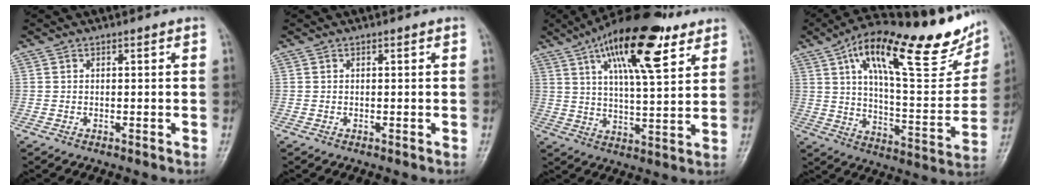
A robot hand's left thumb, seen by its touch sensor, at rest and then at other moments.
{"total": 0.0}
{"total": 19.1, "force": [10.0, 6.4, 15.0], "torque": [-0.221, -0.027, 0.159]}
{"total": 28.0, "force": [15.7, 9.0, 21.4], "torque": [-0.279, -0.026, 0.246]}